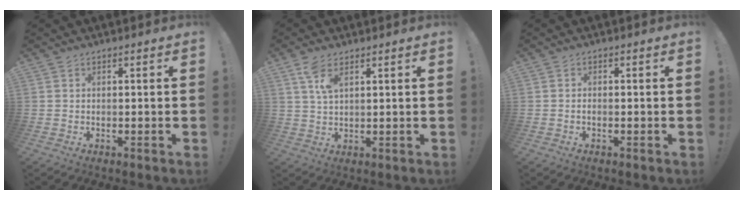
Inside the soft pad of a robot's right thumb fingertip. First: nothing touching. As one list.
[{"total": 5.7, "force": [3.0, 2.5, 4.1], "torque": [-0.078, -0.008, 0.054]}, {"total": 0.7, "force": [-0.4, 0.3, 0.4], "torque": [-0.010, 0.002, -0.008]}]